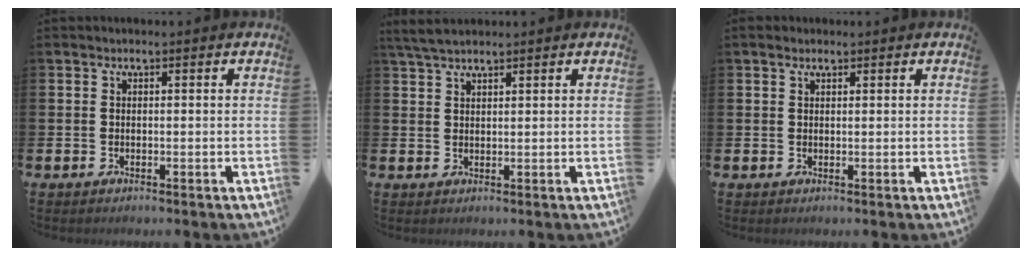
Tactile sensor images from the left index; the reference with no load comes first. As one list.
[{"total": 3.2, "force": [2.8, 0.7, 1.3], "torque": [-0.027, -0.004, 0.053]}, {"total": 1.2, "force": [1.0, 0.5, 0.2], "torque": [0.015, -0.003, 0.015]}]